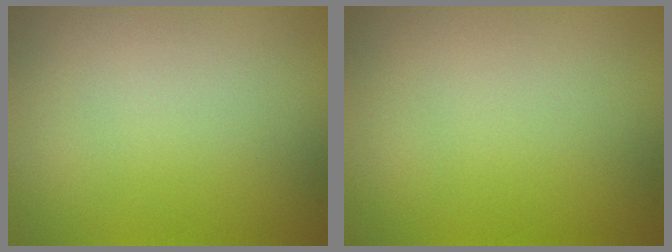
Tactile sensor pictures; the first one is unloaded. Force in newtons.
{"total": 0.0}